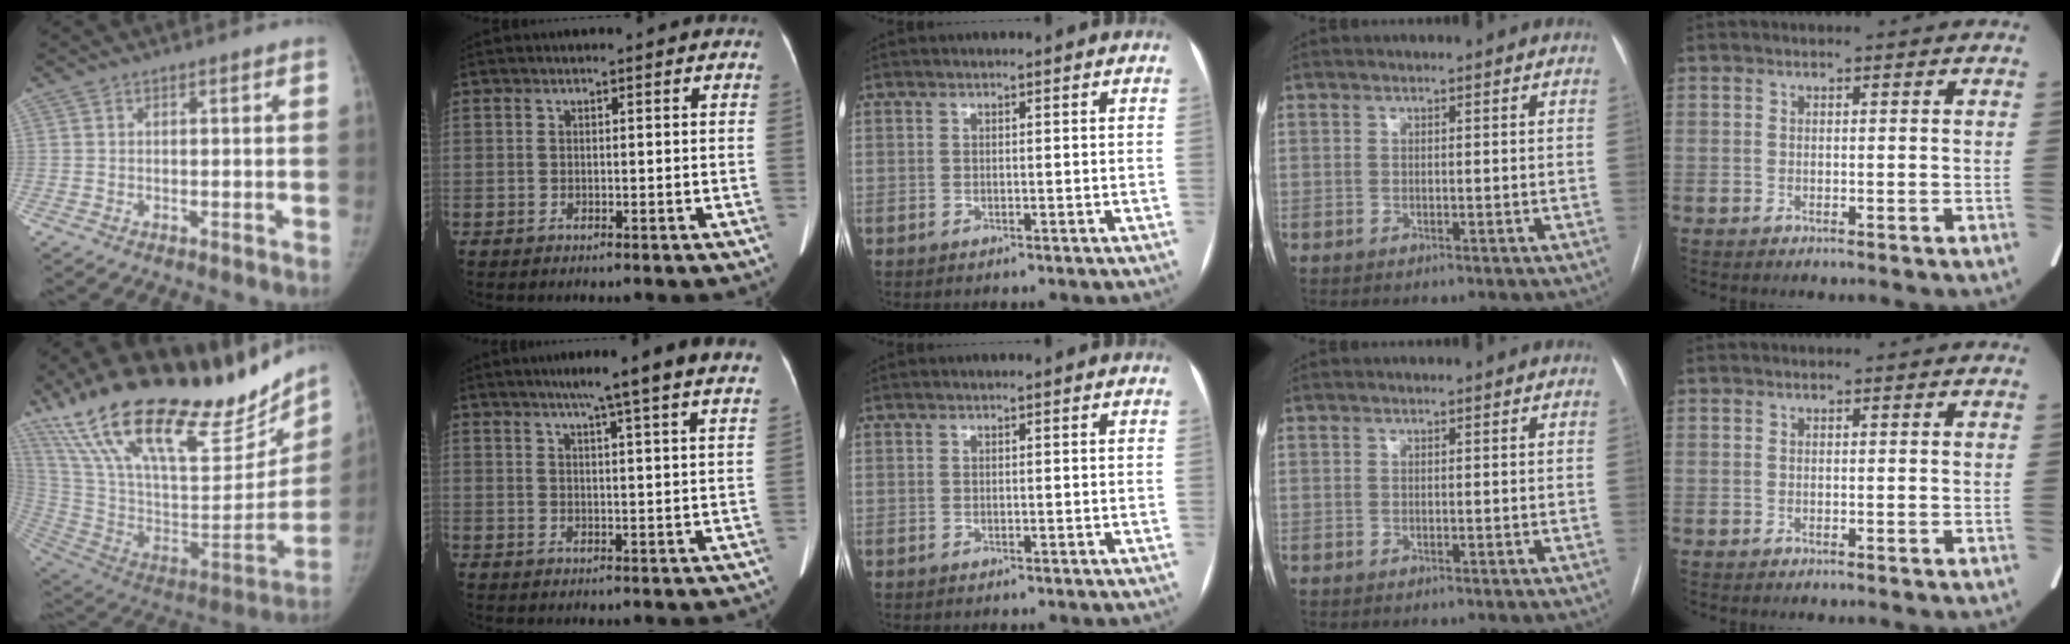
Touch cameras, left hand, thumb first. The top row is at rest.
{"thumb": {"total": 37.0, "force": [26.3, 13.2, 22.3], "torque": [-0.350, -0.077, 0.438]}, "index": {"total": 10.9, "force": [8.5, -1.1, 6.7], "torque": [-0.094, 0.012, 0.092]}}